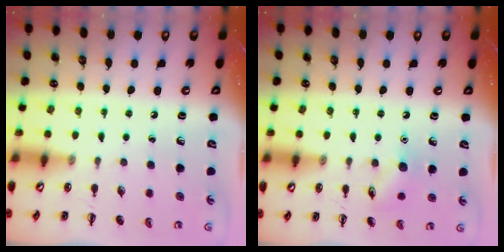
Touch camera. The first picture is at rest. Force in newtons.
{"total": 7.4, "press": 7.3, "slide": 1.2}